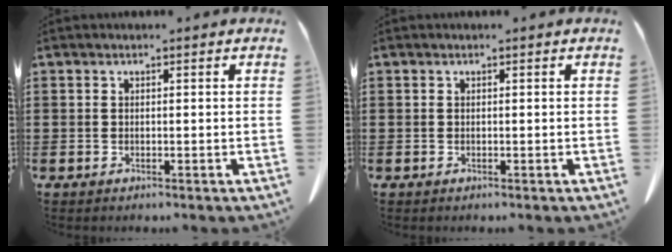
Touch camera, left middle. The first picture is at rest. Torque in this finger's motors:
{"motor_torque": [0.00, 0.00, 0.00, -0.01]}